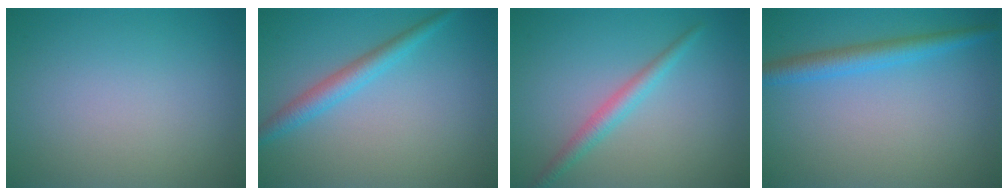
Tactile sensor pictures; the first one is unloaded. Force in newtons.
{"total": 2.7, "press": 2.7, "slide": 0.1}
{"total": 2.2, "press": 2.2, "slide": 0.0}
{"total": 2.9, "press": 2.9, "slide": 0.1}